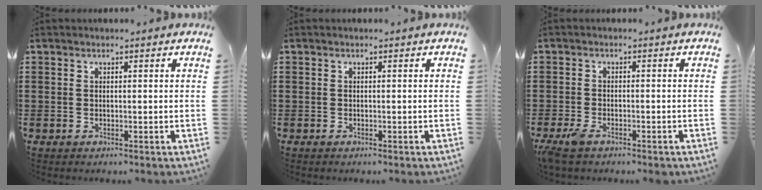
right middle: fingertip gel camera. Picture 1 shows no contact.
{"total": 0.0}
{"total": 2.9, "force": [-2.0, 0.9, 1.9], "torque": [-0.054, -0.004, -0.043]}